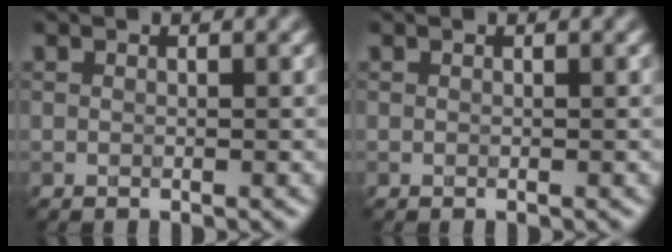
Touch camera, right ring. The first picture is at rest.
{"total": 0.0}